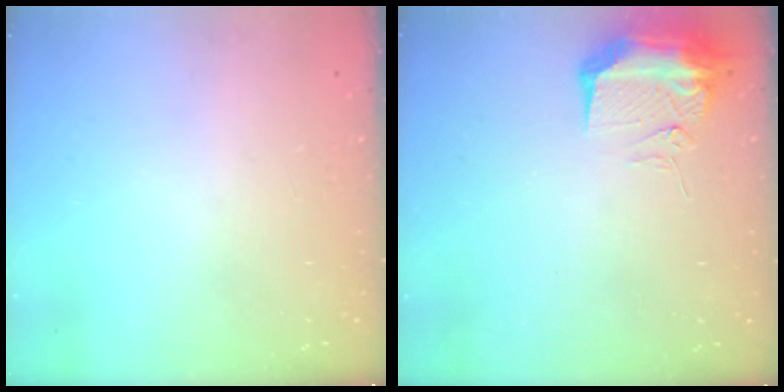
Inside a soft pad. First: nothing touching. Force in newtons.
{"total": 16.8, "press": 12.6, "slide": 11.1}